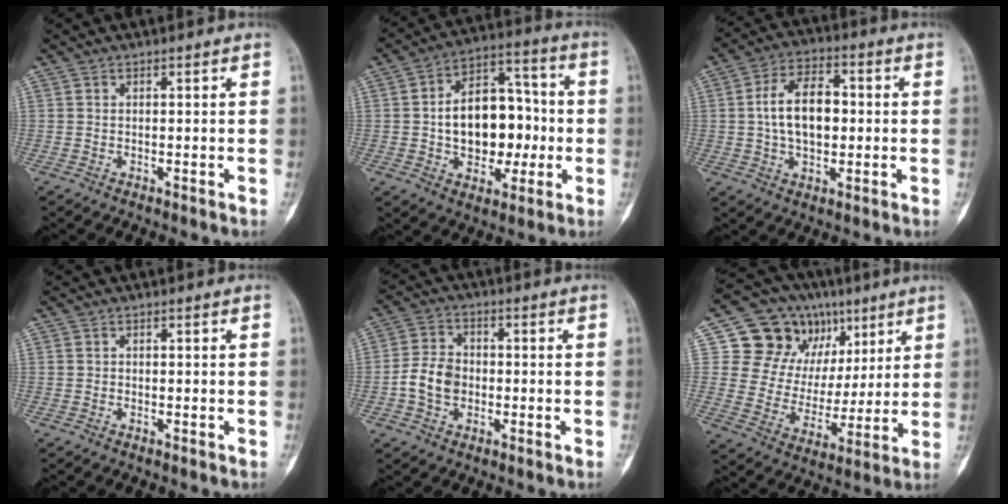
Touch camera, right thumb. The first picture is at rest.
{"total": 16.7, "force": [-0.9, 11.1, 12.4], "torque": [-0.147, 0.038, -0.009]}
{"total": 11.7, "force": [0.5, 7.0, 9.4], "torque": [-0.148, 0.015, 0.007]}
{"total": 0.0}
{"total": 6.2, "force": [-1.3, 4.6, 3.9], "torque": [-0.068, 0.017, -0.031]}
{"total": 18.6, "force": [8.6, 15.0, 7.1], "torque": [-0.061, 0.004, 0.153]}